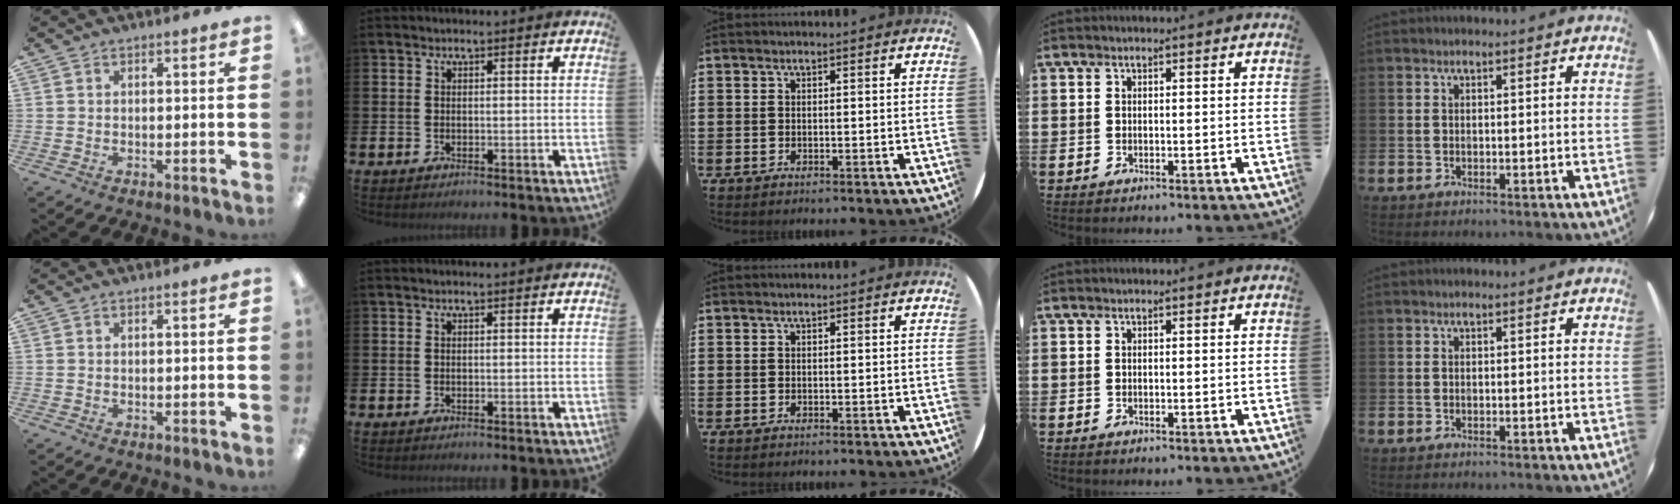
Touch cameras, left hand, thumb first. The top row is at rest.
{}